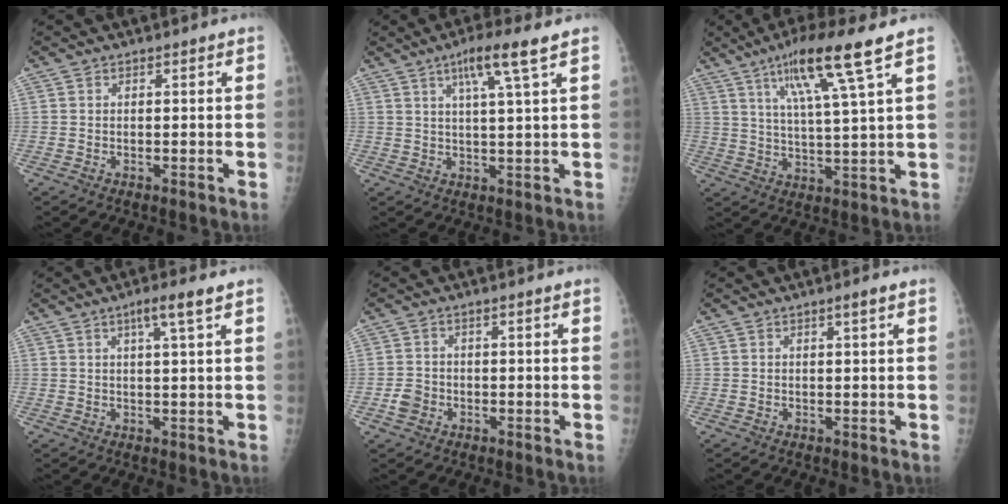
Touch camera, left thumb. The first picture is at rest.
{"total": 7.3, "force": [3.9, -0.3, 6.2], "torque": [-0.113, -0.012, 0.069]}
{"total": 12.5, "force": [6.8, 0.0, 10.5], "torque": [-0.190, -0.023, 0.122]}
{"total": 4.2, "force": [2.1, -0.3, 3.6], "torque": [-0.065, -0.005, 0.038]}
{"total": 2.7, "force": [-1.2, 2.2, 0.8], "torque": [-0.009, 0.010, -0.022]}
{"total": 1.2, "force": [0.6, 0.0, 1.1], "torque": [-0.019, -0.001, 0.010]}